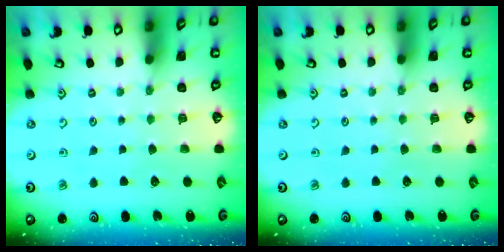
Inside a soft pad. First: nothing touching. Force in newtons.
{"total": 0.0}